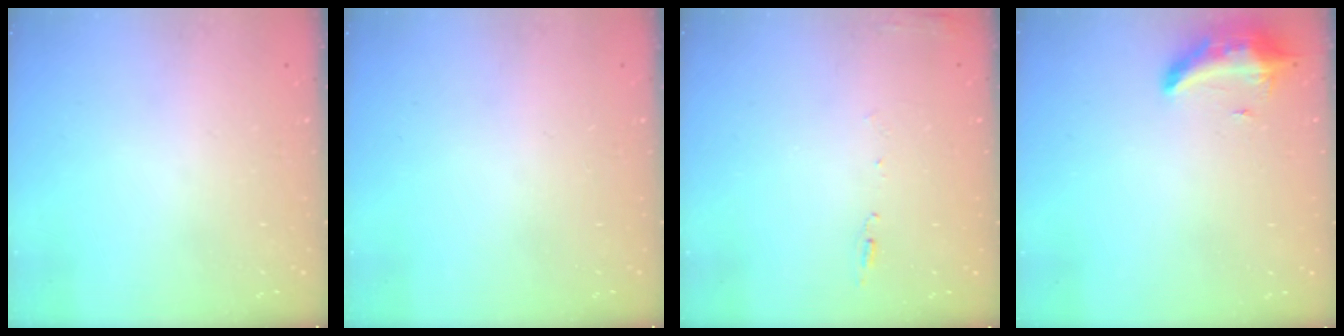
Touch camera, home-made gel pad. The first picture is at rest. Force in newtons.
{"total": 0.0}
{"total": 6.8, "press": 6.8, "slide": 0.7}
{"total": 9.5, "press": 9.0, "slide": 3.1}